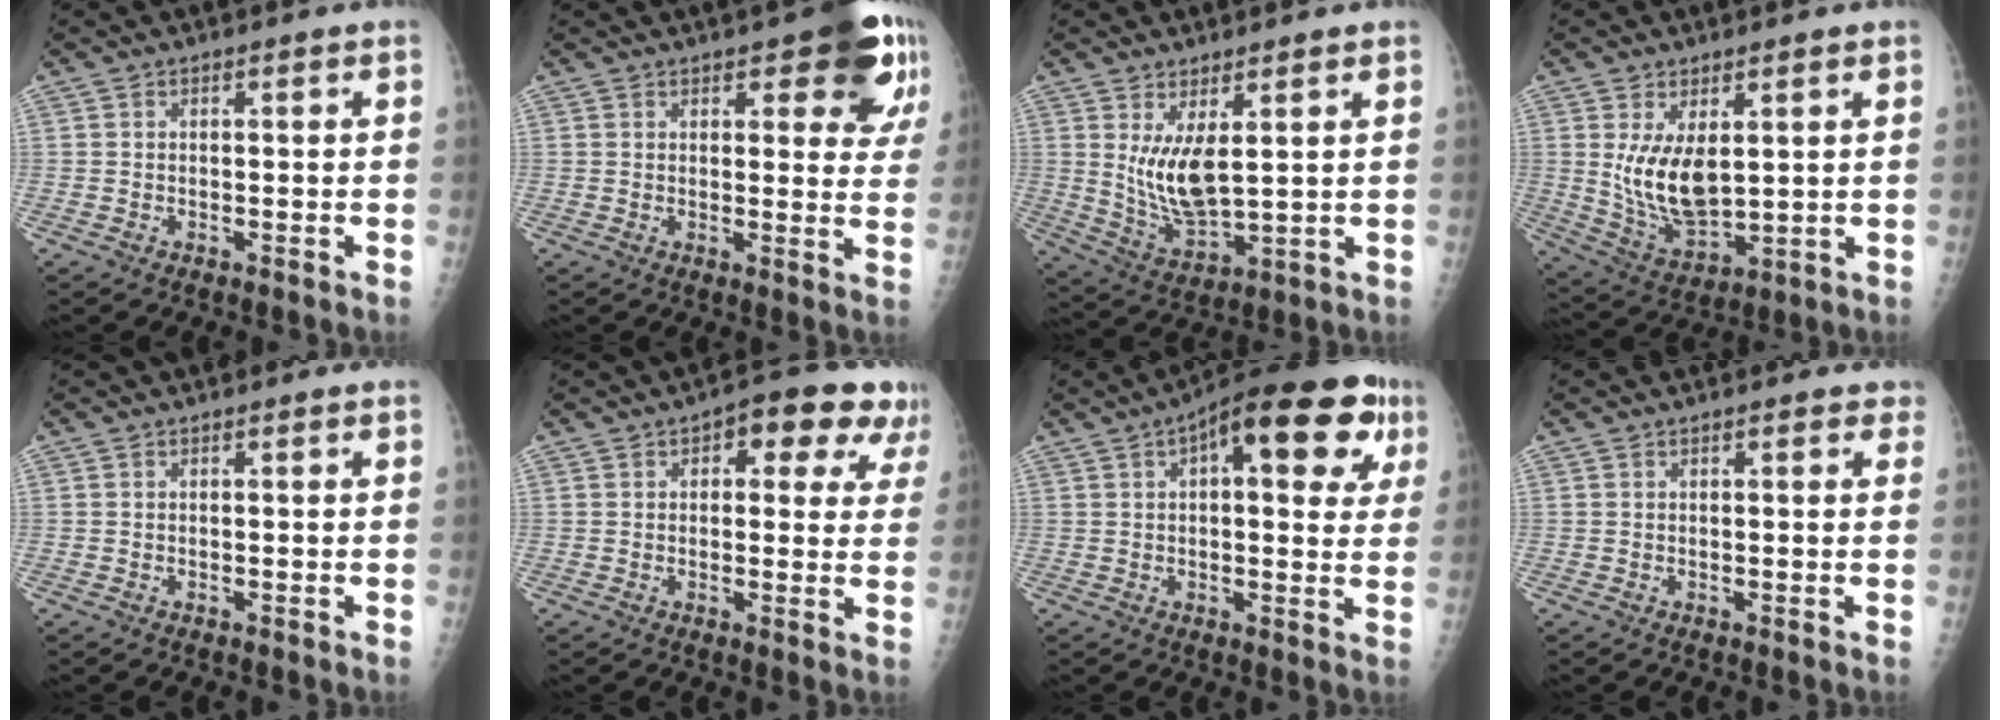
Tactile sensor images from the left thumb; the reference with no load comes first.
{"total": 12.1, "force": [6.4, 4.4, 9.3], "torque": [-0.072, -0.025, 0.074]}
{"total": 9.4, "force": [2.8, 3.6, 8.2], "torque": [-0.149, -0.037, 0.068]}
{"total": 10.8, "force": [2.4, 5.6, 9.0], "torque": [-0.148, -0.028, 0.062]}
{"total": 0.0}
{"total": 11.4, "force": [5.4, 5.6, 8.3], "torque": [-0.051, -0.002, 0.058]}
{"total": 19.5, "force": [7.5, 7.8, 16.2], "torque": [-0.198, 0.016, 0.094]}
{"total": 2.1, "force": [1.3, 1.0, 1.3], "torque": [-0.003, 0.000, 0.011]}